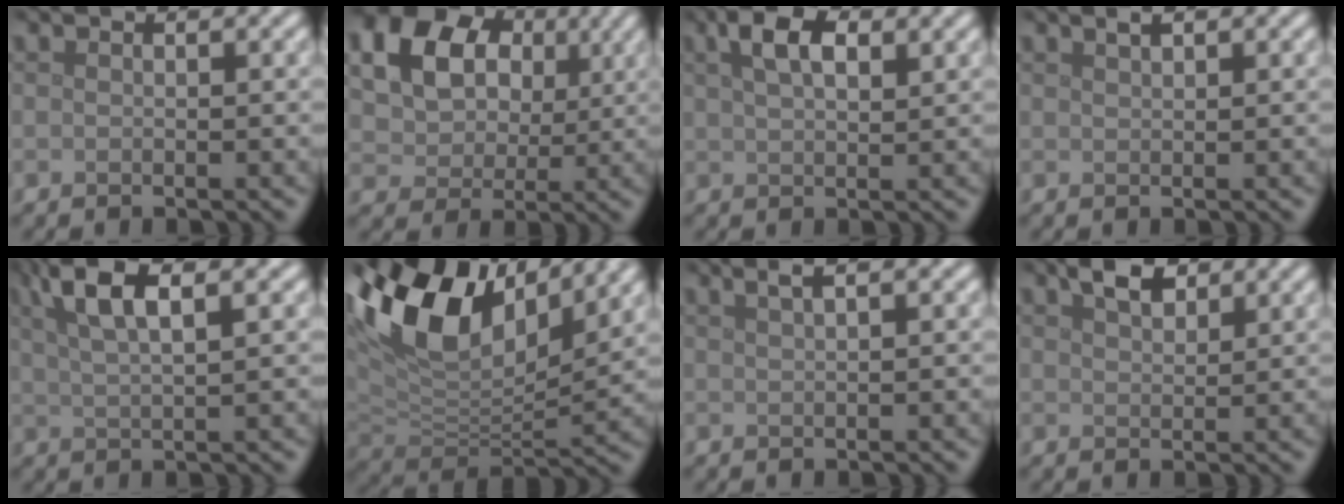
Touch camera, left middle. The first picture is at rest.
{"total": 17.6, "force": [7.4, 13.5, 8.7], "torque": [-0.197, 0.031, 0.131]}
{"total": 4.3, "force": [2.2, 1.9, 3.2], "torque": [-0.060, 0.009, 0.038]}
{"total": 1.0, "force": [0.8, 0.3, 0.6], "torque": [-0.011, 0.003, 0.013]}
{"total": 6.2, "force": [3.2, 1.7, 5.0], "torque": [-0.086, 0.015, 0.055]}
{"total": 12.4, "force": [6.3, 6.0, 8.9], "torque": [-0.179, 0.023, 0.109]}
{"total": 2.5, "force": [1.5, 0.9, 1.8], "torque": [-0.016, 0.004, 0.009]}
{"total": 2.6, "force": [1.9, 1.2, 1.4], "torque": [-0.026, 0.006, 0.036]}